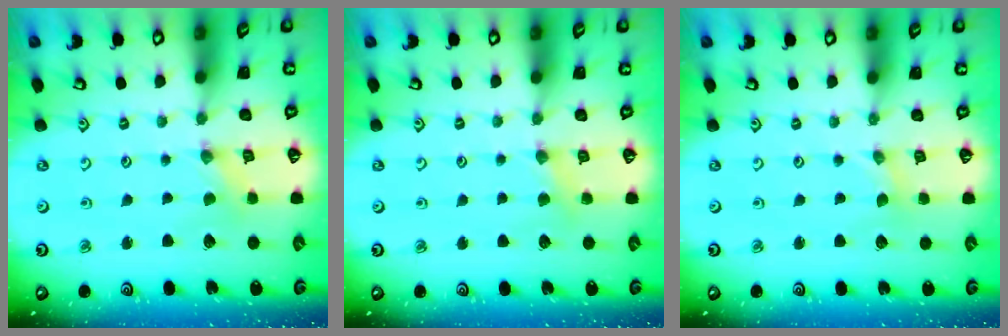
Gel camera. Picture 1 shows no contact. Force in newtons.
{"total": 4.4, "press": 4.4, "slide": 0.5}
{"total": 0.0}